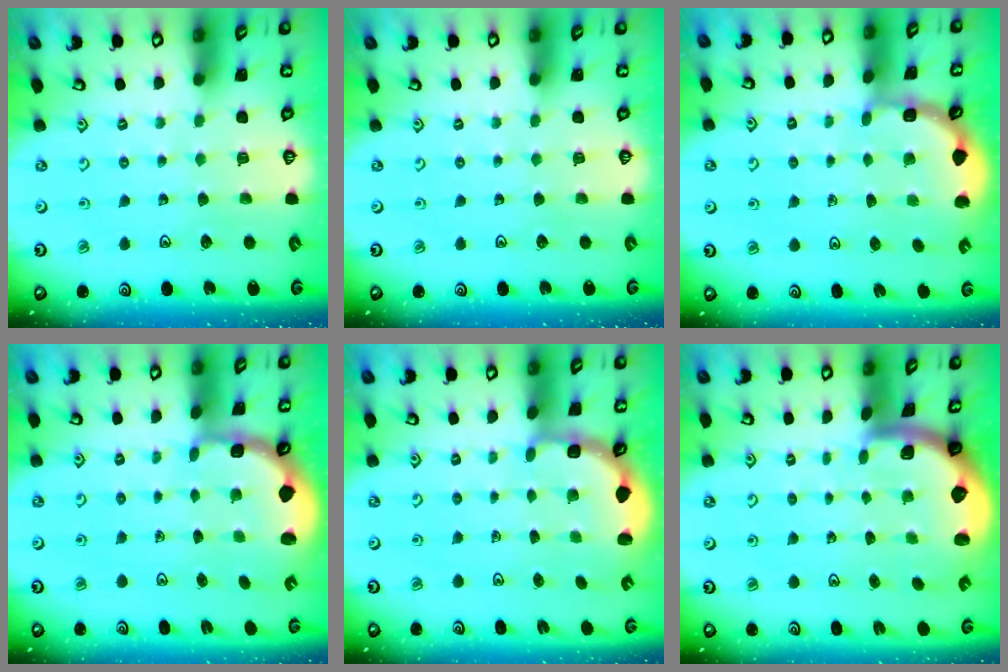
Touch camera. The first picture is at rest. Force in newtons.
{"total": 0.0}
{"total": 1.9, "press": 1.9, "slide": 0.3}
{"total": 2.2, "press": 1.9, "slide": 1.1}
{"total": 3.0, "press": 2.6, "slide": 1.5}
{"total": 1.9, "press": 1.9, "slide": 0.3}